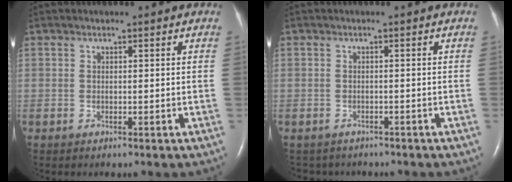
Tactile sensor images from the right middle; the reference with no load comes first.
{"total": 3.4, "force": [-3.1, 1.5, 0.2], "torque": [-0.005, 0.001, -0.040]}